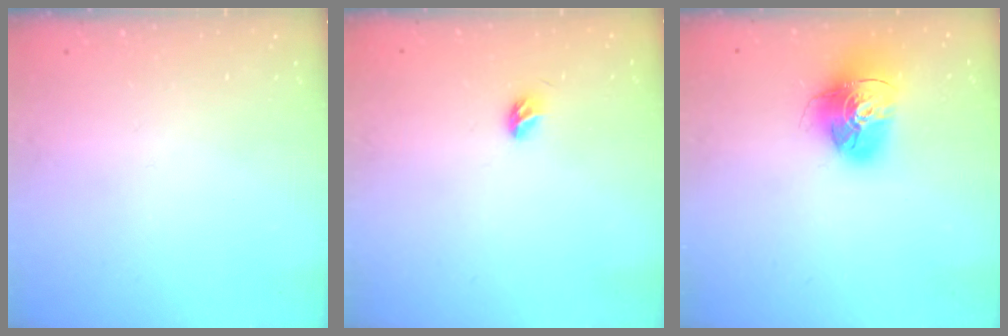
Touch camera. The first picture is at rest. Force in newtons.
{"total": 4.0, "press": 3.9, "slide": 1.0}
{"total": 15.3, "press": 15.3, "slide": 1.5}